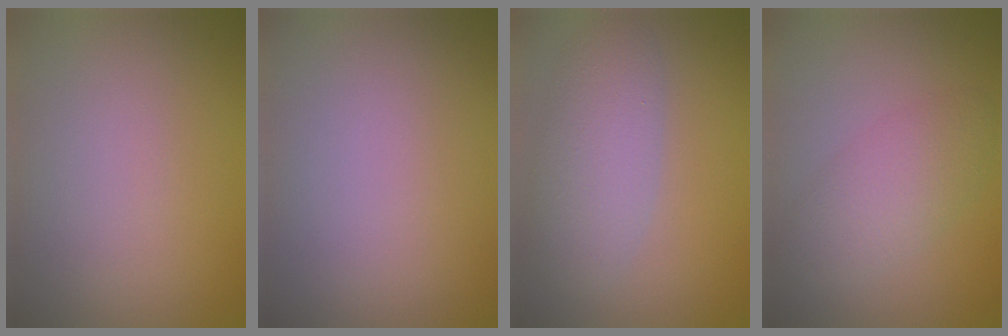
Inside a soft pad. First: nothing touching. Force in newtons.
{"total": 0.0}
{"total": 4.6, "press": 4.6, "slide": 0.3}
{"total": 3.8, "press": 3.8, "slide": 0.3}